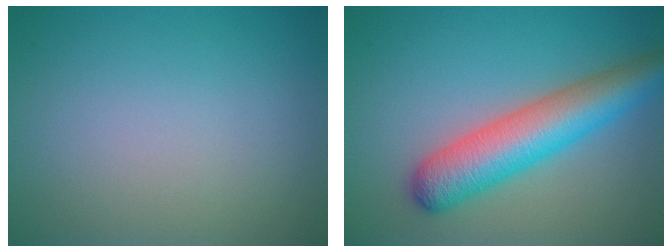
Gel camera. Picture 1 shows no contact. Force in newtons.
{"total": 7.1, "press": 7.1, "slide": 0.2}